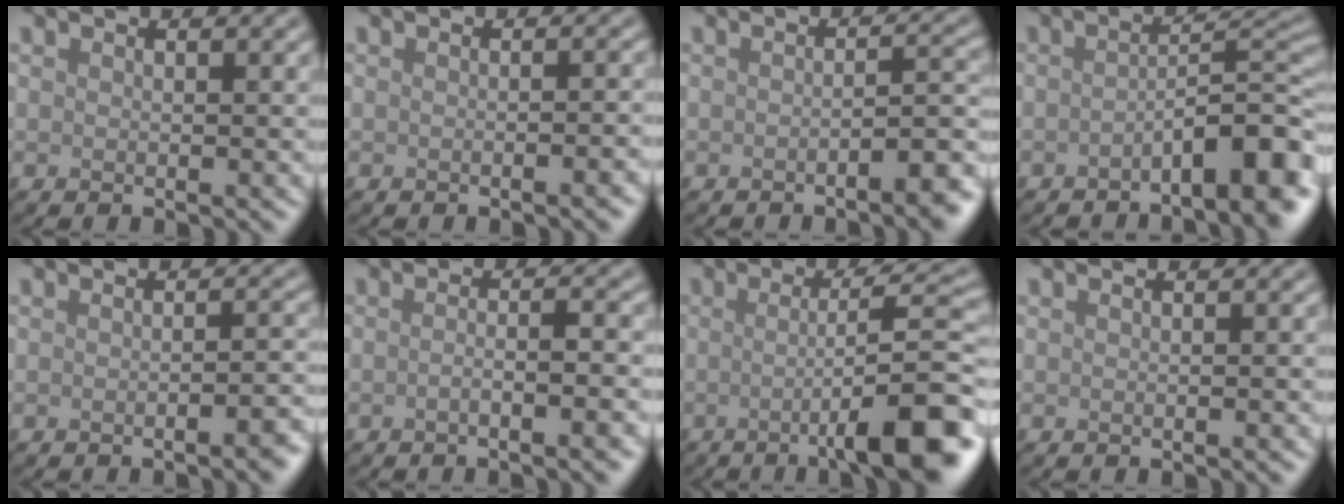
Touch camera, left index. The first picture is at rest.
{"total": 1.7, "force": [-0.7, 0.5, 1.5], "torque": [-0.012, 0.003, -0.008]}
{"total": 4.5, "force": [-2.3, 1.1, 3.8], "torque": [-0.039, 0.009, -0.038]}
{"total": 6.9, "force": [-3.1, 1.7, 5.9], "torque": [-0.075, 0.014, -0.052]}
{"total": 2.7, "force": [-1.2, 0.7, 2.3], "torque": [-0.024, 0.004, -0.021]}
{"total": 4.1, "force": [-1.3, 1.1, 3.7], "torque": [-0.040, 0.004, -0.022]}
{"total": 10.6, "force": [-2.4, 2.0, 10.2], "torque": [-0.124, 0.005, -0.043]}
{"total": 0.8, "force": [-0.3, 0.1, 0.8], "torque": [-0.006, 0.003, -0.004]}